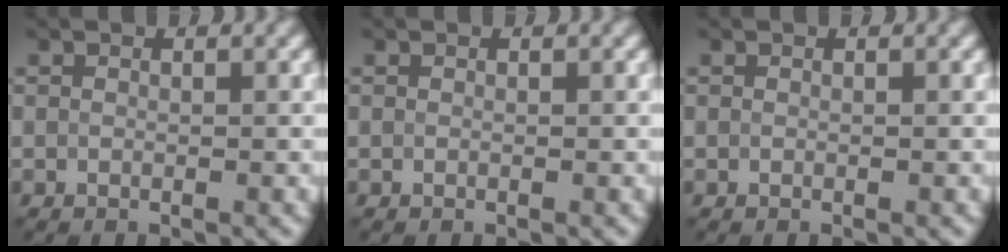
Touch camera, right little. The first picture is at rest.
{"total": 0.0}
{"total": 0.0}